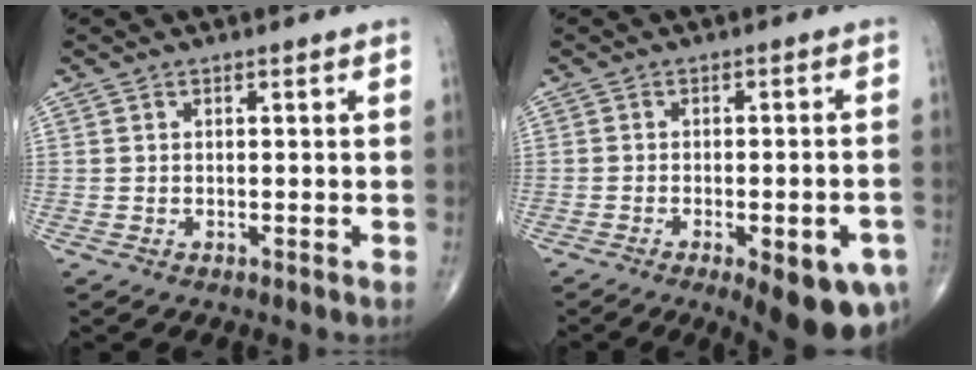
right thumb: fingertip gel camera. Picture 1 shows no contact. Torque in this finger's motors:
{"motor_torque": [0.07, 0.46, 0.19, -0.35, 0.07]}